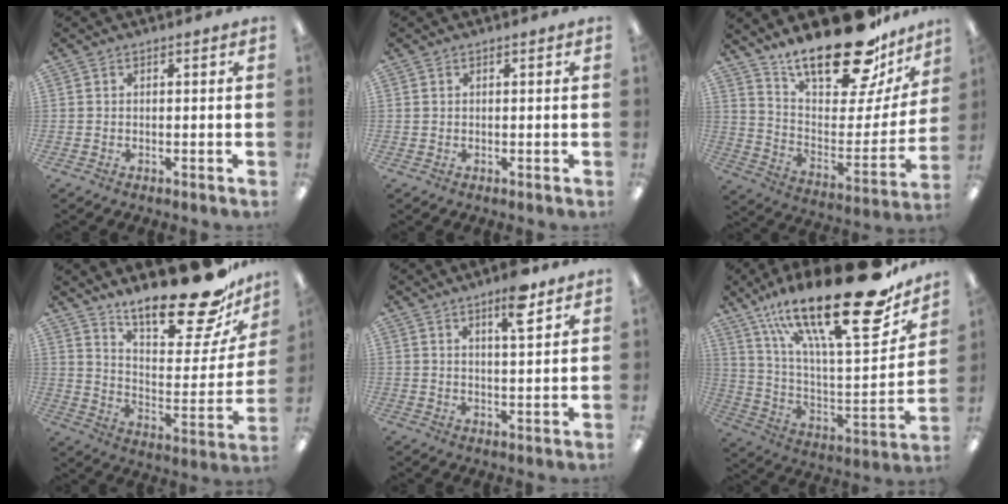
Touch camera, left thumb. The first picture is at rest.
{"total": 0.5, "force": [0.2, 0.5, 0.1], "torque": [-0.004, 0.004, 0.003]}
{"total": 25.0, "force": [19.7, 8.2, 13.1], "torque": [-0.193, -0.139, 0.335]}
{"total": 22.1, "force": [17.9, 6.0, 11.5], "torque": [-0.163, -0.137, 0.296]}
{"total": 7.9, "force": [5.1, 1.9, 5.8], "torque": [-0.085, -0.021, 0.080]}
{"total": 28.8, "force": [18.7, 7.4, 20.6], "torque": [-0.332, -0.123, 0.305]}